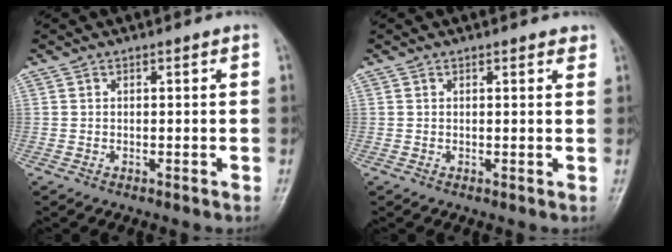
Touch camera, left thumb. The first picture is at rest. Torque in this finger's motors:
{"motor_torque": [-0.11, -0.03, 0.05, 0.05, 0.04]}